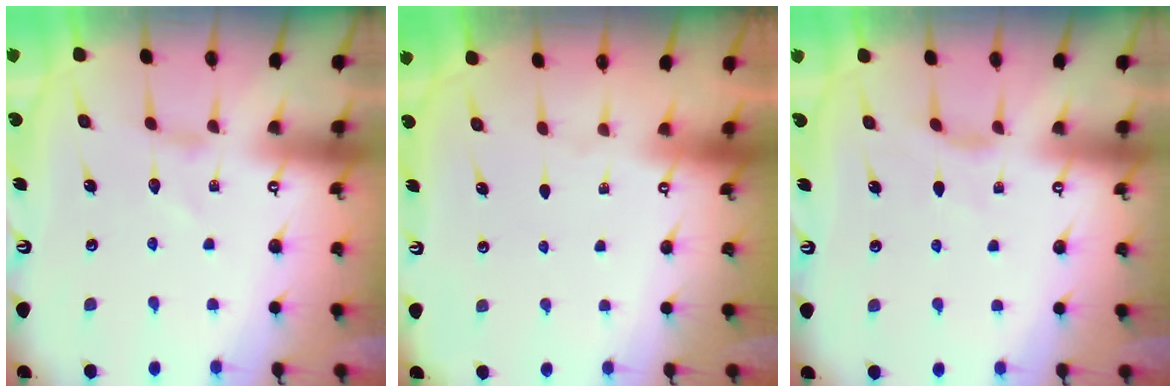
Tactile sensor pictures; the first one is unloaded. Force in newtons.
{"total": 0.0}
{"total": 2.7, "press": 2.6, "slide": 0.6}